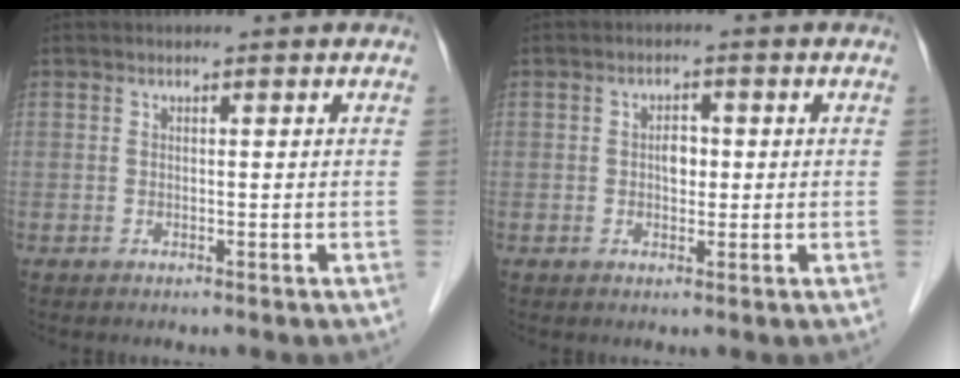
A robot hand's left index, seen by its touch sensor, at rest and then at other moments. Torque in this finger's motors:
{"motor_torque": [0.08, 0.04, 0.03, 0.00]}